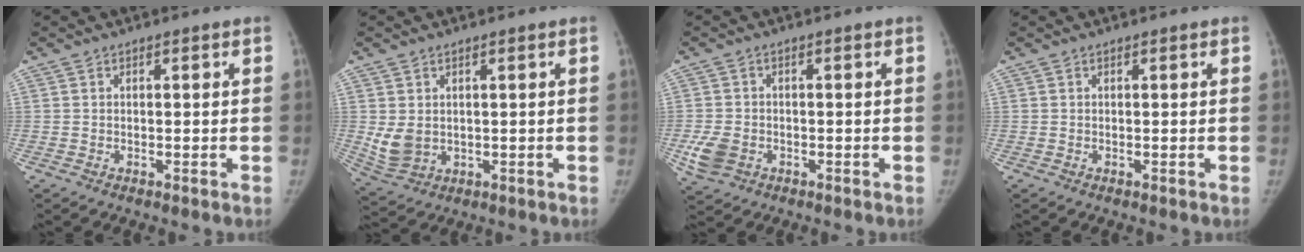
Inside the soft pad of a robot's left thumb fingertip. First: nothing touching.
{"total": 5.4, "force": [0.8, 4.0, 3.5], "torque": [-0.064, -0.015, 0.032]}
{"total": 4.9, "force": [-1.5, 3.7, 2.7], "torque": [-0.062, 0.001, -0.022]}
{"total": 0.0}